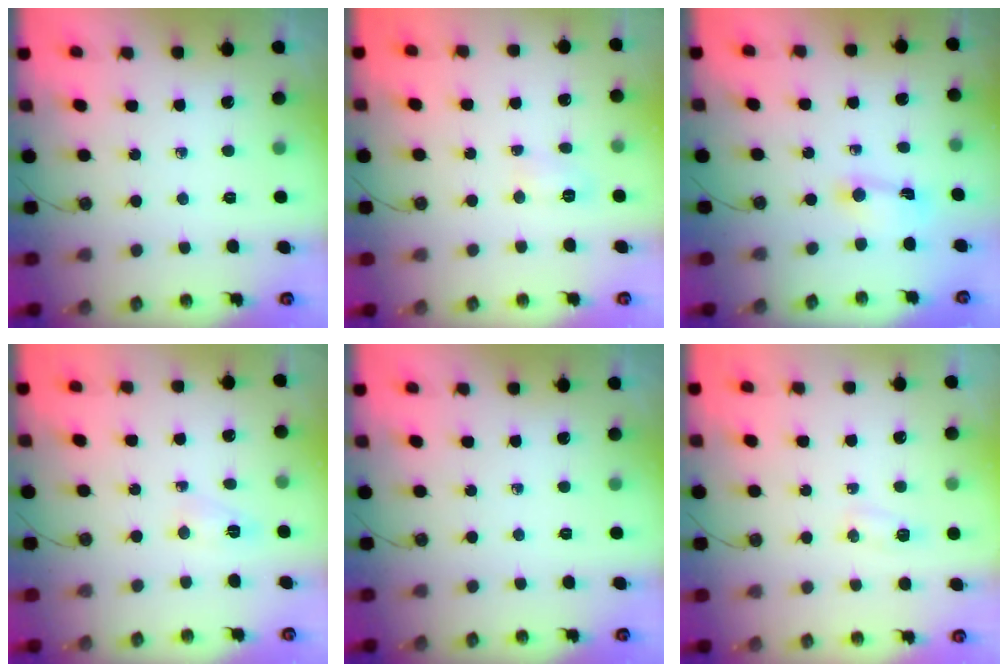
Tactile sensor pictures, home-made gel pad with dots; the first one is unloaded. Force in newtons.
{"total": 3.7, "press": 3.7, "slide": 0.4}
{"total": 1.8, "press": 1.8, "slide": 0.2}
{"total": 3.4, "press": 3.4, "slide": 0.6}
{"total": 0.0}
{"total": 4.2, "press": 4.1, "slide": 0.6}